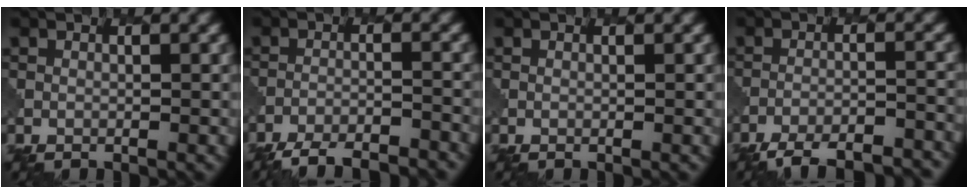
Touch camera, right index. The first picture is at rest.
{"total": 7.0, "force": [-6.5, 1.4, 2.2], "torque": [-0.039, -0.012, -0.092]}
{"total": 0.0}
{"total": 8.4, "force": [-7.4, 2.0, 3.2], "torque": [-0.051, -0.012, -0.100]}